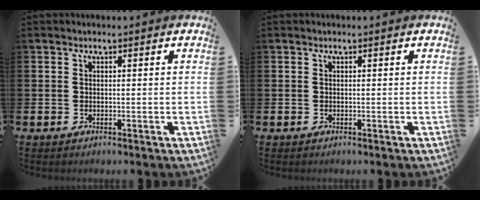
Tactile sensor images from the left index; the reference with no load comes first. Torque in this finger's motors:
{"motor_torque": [-0.01, -0.01, 0.00, 0.01]}